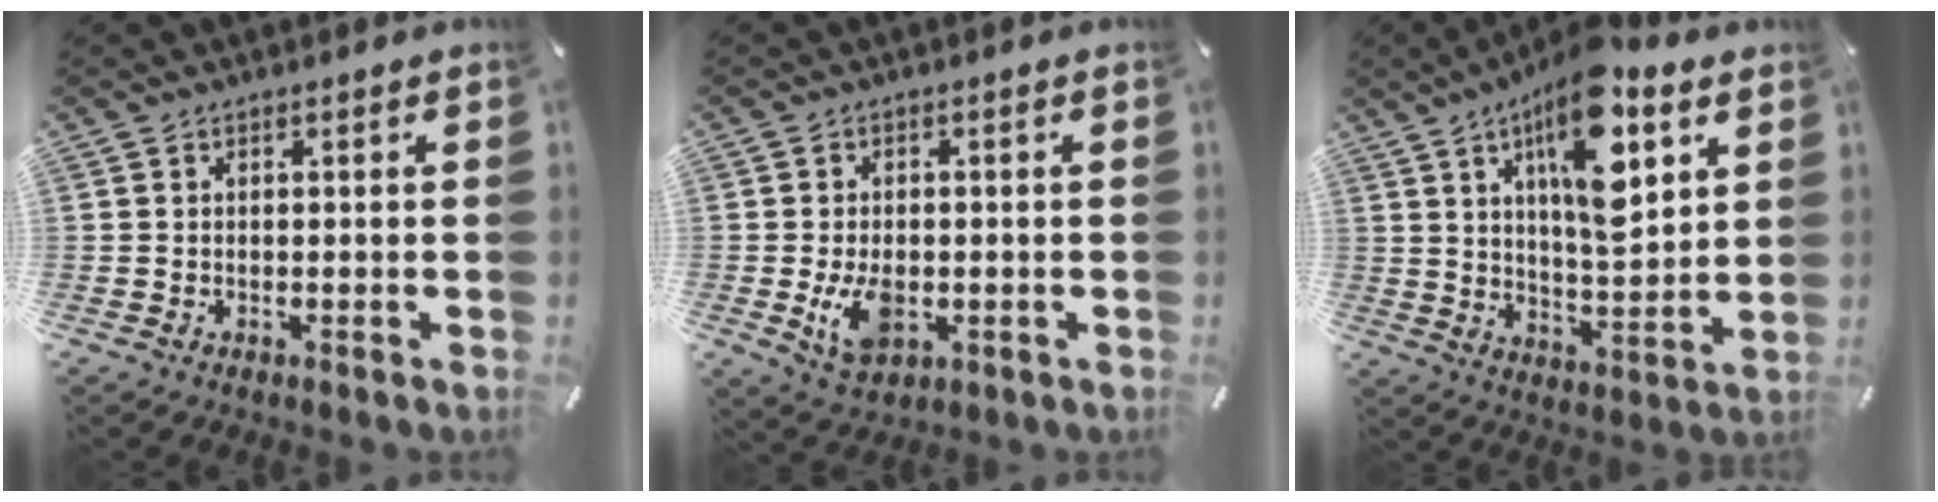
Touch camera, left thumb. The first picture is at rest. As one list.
[{"total": 7.2, "force": [-1.3, 4.8, 5.2], "torque": [-0.110, -0.003, -0.024]}, {"total": 17.1, "force": [8.3, 6.7, 13.4], "torque": [-0.219, -0.032, 0.132]}]